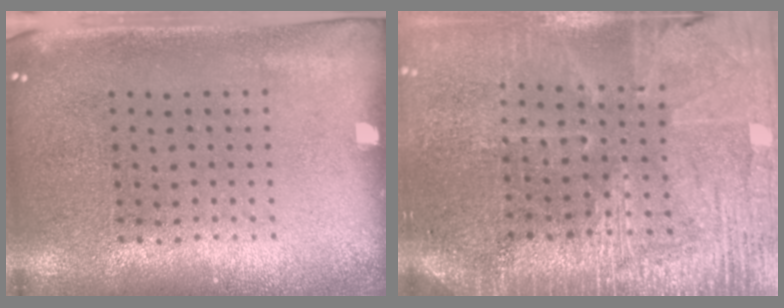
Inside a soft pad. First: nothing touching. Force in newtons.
{"total": 3.5, "press": 3.2, "slide": 1.3}